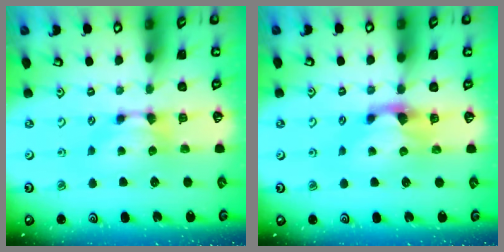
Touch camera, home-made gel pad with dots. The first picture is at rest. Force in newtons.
{"total": 1.2, "press": 0.9, "slide": 0.9}